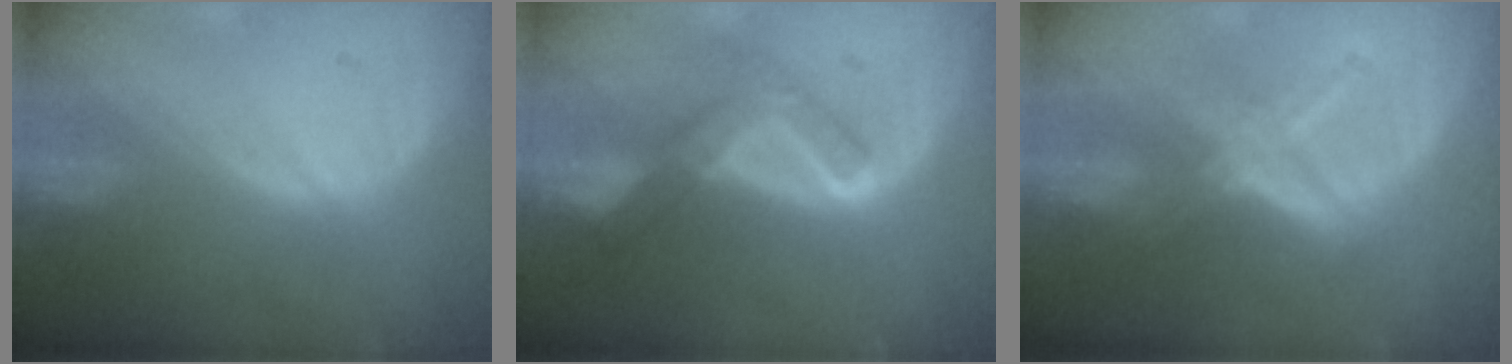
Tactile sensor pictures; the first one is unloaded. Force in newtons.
{"total": 6.6, "press": 5.8, "slide": 3.0}
{"total": 5.8, "press": 5.5, "slide": 1.8}